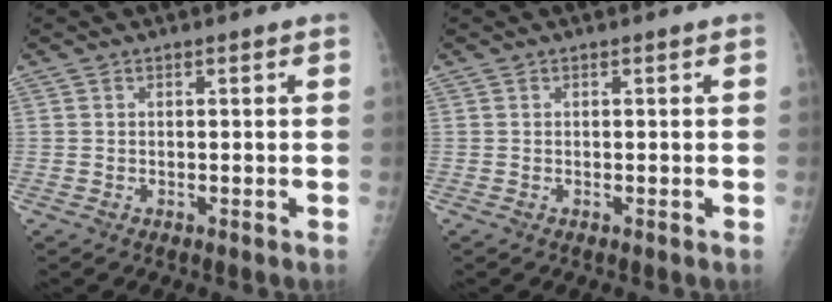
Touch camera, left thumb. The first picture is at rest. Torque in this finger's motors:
{"motor_torque": [-0.03, 0.00, -0.01, 0.01, 0.00]}